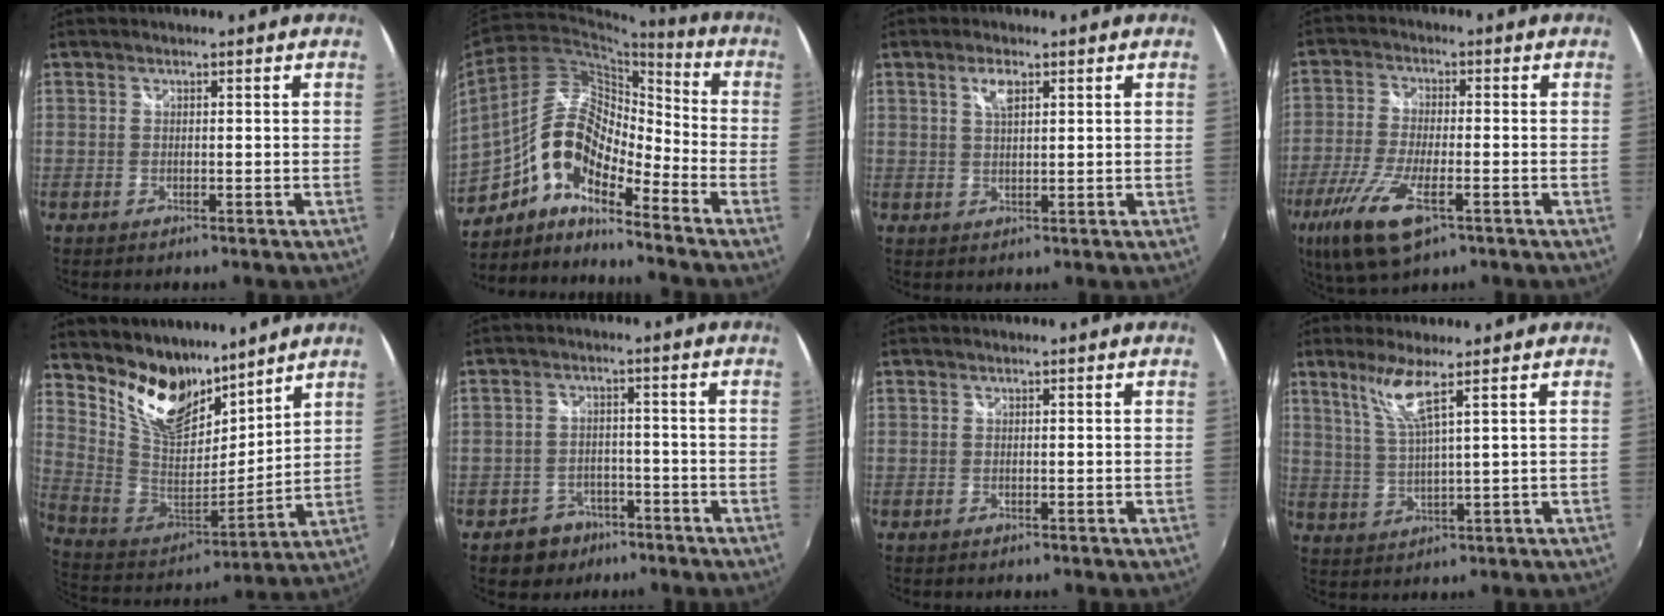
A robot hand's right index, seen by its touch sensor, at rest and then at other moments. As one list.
[{"total": 12.5, "force": [-7.4, 5.2, 8.7], "torque": [-0.160, 0.019, -0.150]}, {"total": 3.1, "force": [1.5, 1.1, 2.4], "torque": [-0.044, 0.002, 0.026]}, {"total": 12.6, "force": [-6.6, 4.2, 9.9], "torque": [-0.221, -0.033, -0.127]}, {"total": 16.3, "force": [12.2, 7.9, 7.4], "torque": [-0.158, -0.003, 0.238]}, {"total": 6.5, "force": [-4.2, 4.8, 1.1], "torque": [-0.044, 0.018, -0.058]}, {"total": 0.0}, {"total": 5.9, "force": [3.6, -0.5, 4.7], "torque": [-0.096, -0.007, 0.077]}]